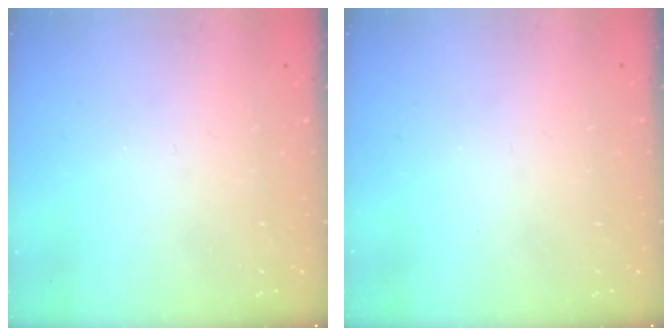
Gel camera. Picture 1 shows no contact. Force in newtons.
{"total": 0.0}